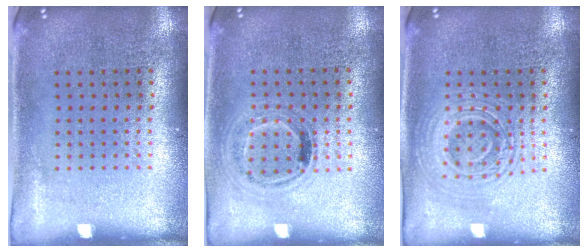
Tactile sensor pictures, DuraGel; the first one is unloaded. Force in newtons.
{"total": 1.0, "press": 0.9, "slide": 0.4}
{"total": 2.8, "press": 2.8, "slide": 0.5}